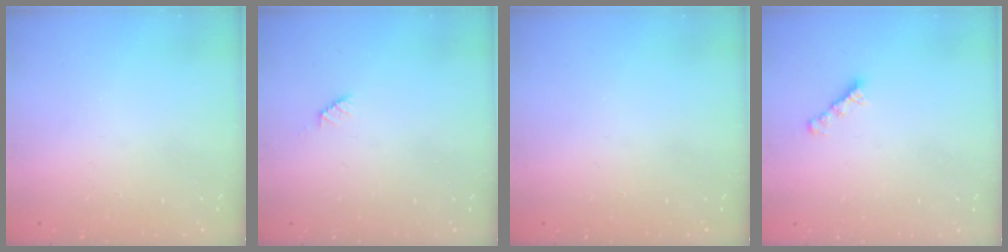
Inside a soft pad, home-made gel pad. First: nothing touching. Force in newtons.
{"total": 4.3, "press": 4.3, "slide": 0.6}
{"total": 0.0}
{"total": 3.0, "press": 3.0, "slide": 0.1}